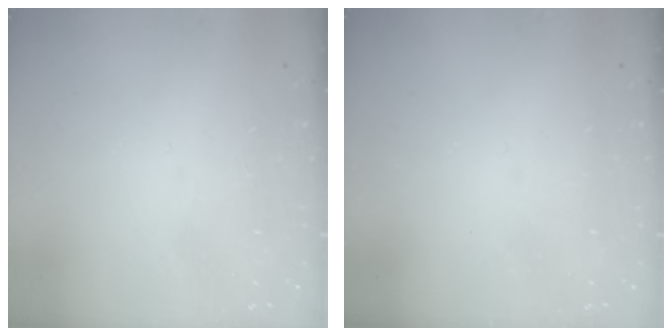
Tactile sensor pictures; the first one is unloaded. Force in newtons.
{"total": 0.0}